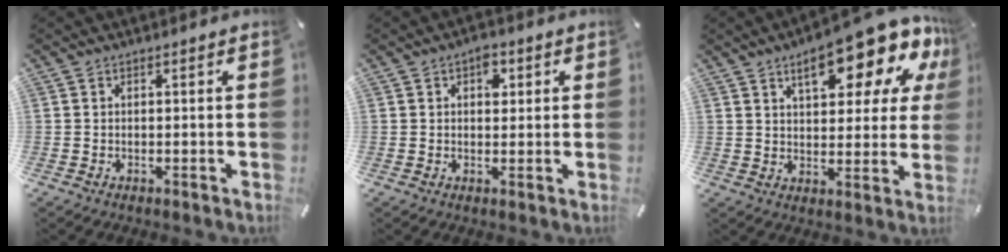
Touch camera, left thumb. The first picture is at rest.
{"total": 3.5, "force": [1.2, 2.4, 2.3], "torque": [-0.017, -0.005, 0.013]}
{"total": 18.7, "force": [11.2, 7.3, 13.1], "torque": [-0.171, -0.072, 0.178]}